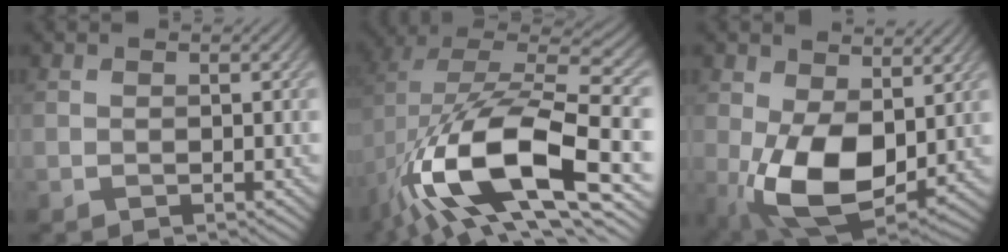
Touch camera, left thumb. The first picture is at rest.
{"total": 17.0, "force": [-4.6, 8.2, 14.2], "torque": [-0.283, -0.013, -0.080]}
{"total": 12.3, "force": [-0.4, 7.4, 9.9], "torque": [-0.203, -0.022, -0.003]}